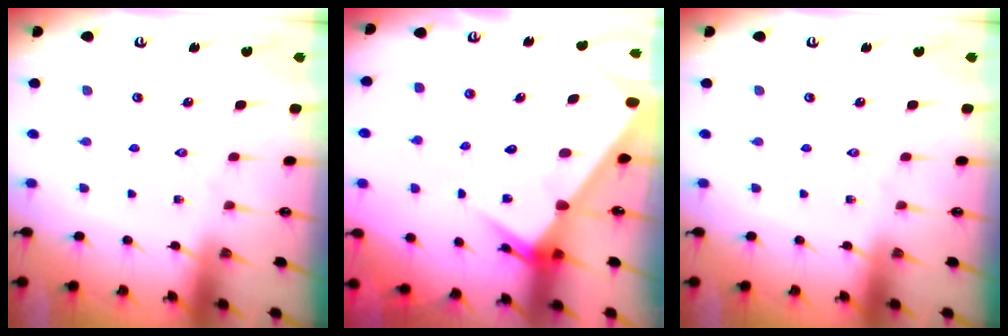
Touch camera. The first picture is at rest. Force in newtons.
{"total": 4.7, "press": 4.7, "slide": 0.5}
{"total": 0.0}